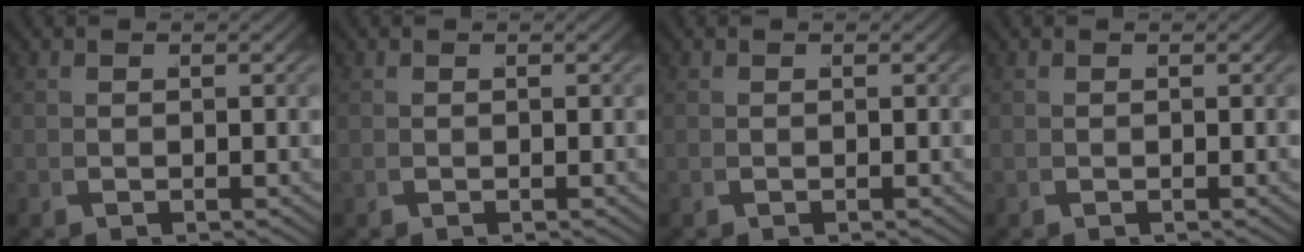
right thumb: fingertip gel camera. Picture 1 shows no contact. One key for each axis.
{"total": 0.0}
{"total": 0.0}
{"total": 0.0}